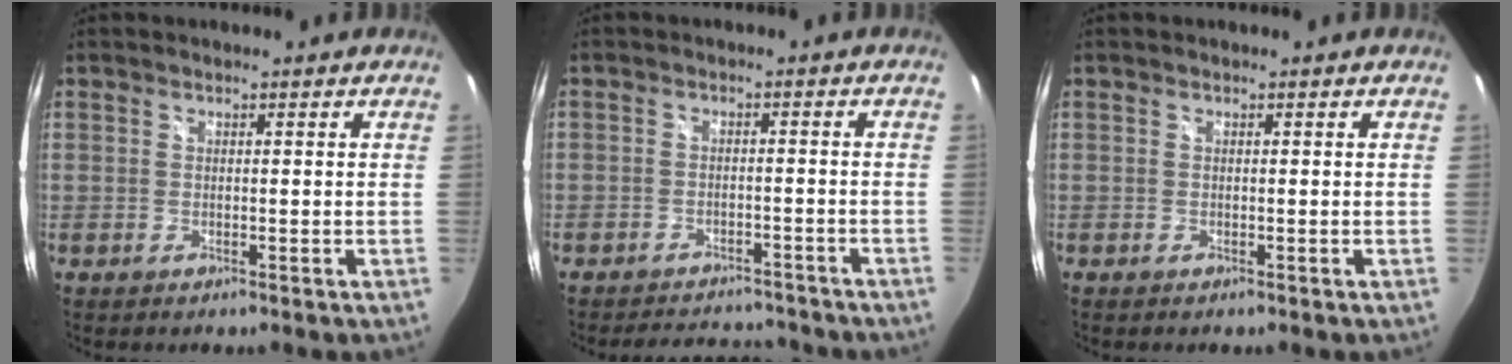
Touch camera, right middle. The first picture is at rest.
{"total": 8.9, "force": [-8.0, 3.2, 2.2], "torque": [-0.053, 0.029, -0.103]}
{"total": 0.0}